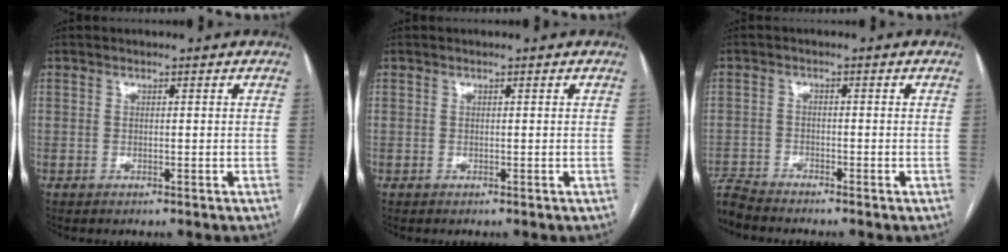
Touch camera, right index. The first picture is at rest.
{"total": 0.0}
{"total": 3.9, "force": [-3.9, -0.4, 0.2], "torque": [-0.003, -0.015, -0.076]}